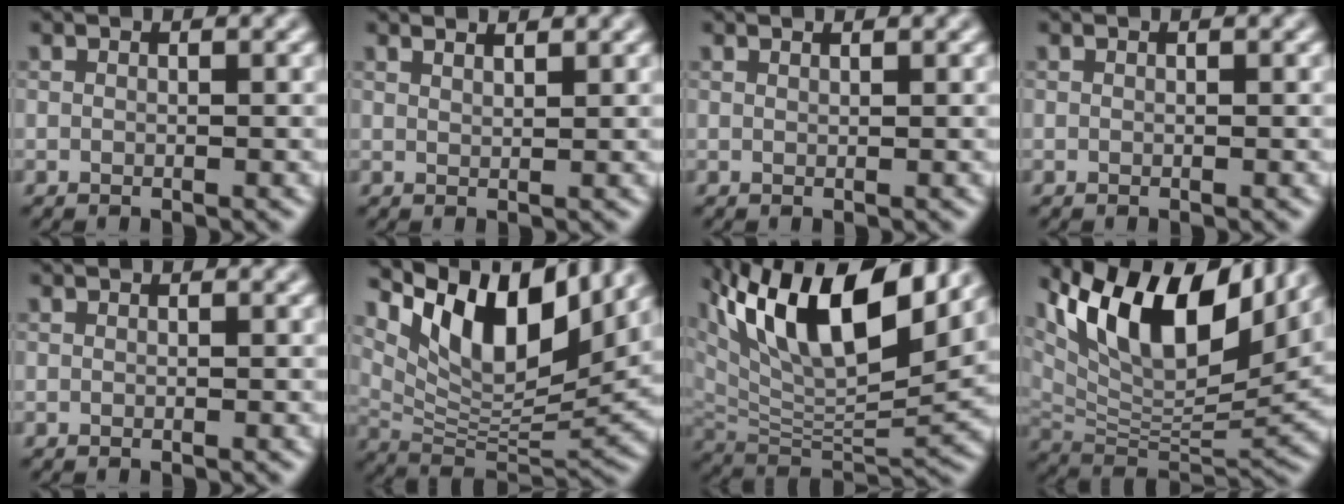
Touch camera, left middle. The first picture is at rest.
{"total": 1.9, "force": [1.7, 0.3, 0.8], "torque": [-0.006, 0.004, 0.013]}
{"total": 0.6, "force": [0.5, -0.1, 0.1], "torque": [-0.002, 0.002, 0.008]}
{"total": 0.0}
{"total": 0.0}
{"total": 10.7, "force": [6.4, 4.0, 7.6], "torque": [-0.129, 0.001, 0.123]}
{"total": 14.7, "force": [7.6, 5.0, 11.6], "torque": [-0.207, 0.020, 0.135]}
{"total": 12.8, "force": [7.2, 5.0, 9.3], "torque": [-0.165, 0.010, 0.132]}